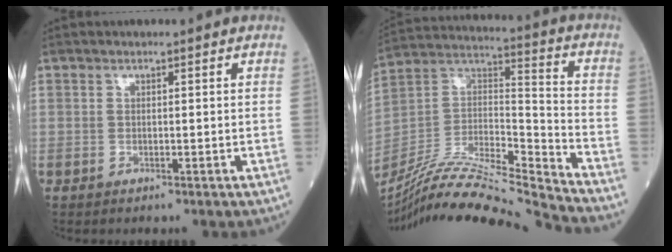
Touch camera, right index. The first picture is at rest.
{"total": 22.9, "force": [-21.2, -1.0, 8.6], "torque": [-0.190, -0.003, -0.372]}